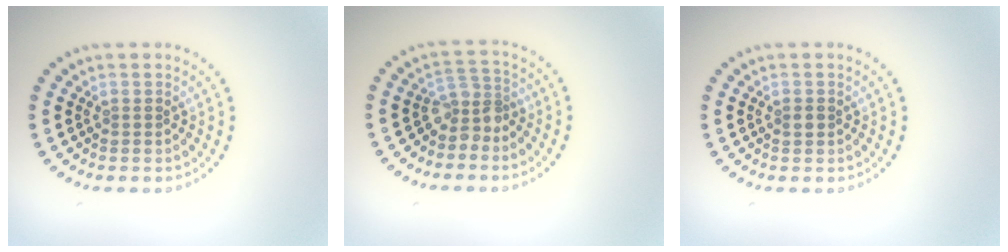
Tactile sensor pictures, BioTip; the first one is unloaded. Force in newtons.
{"total": 2.6, "press": 1.9, "slide": 1.8}
{"total": 1.0, "press": 1.0, "slide": 0.2}